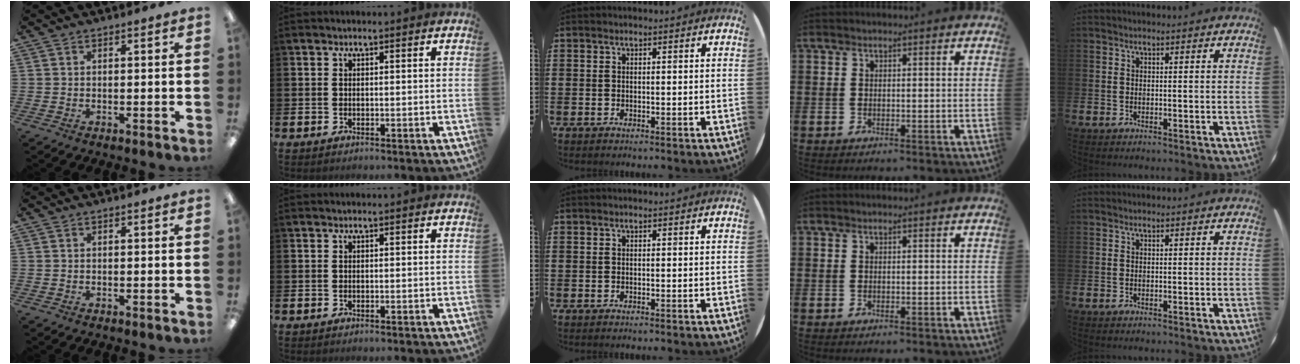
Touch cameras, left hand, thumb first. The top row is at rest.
{}